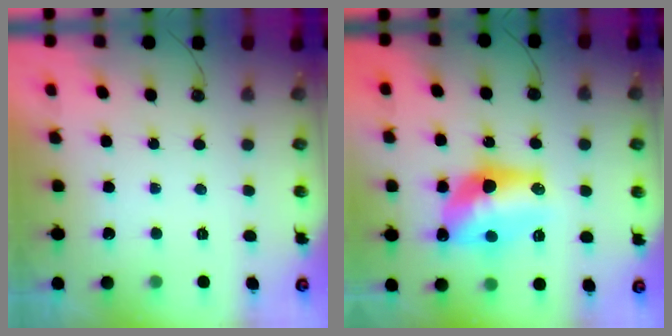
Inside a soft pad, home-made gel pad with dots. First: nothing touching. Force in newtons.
{"total": 13.6, "press": 13.6, "slide": 1.2}